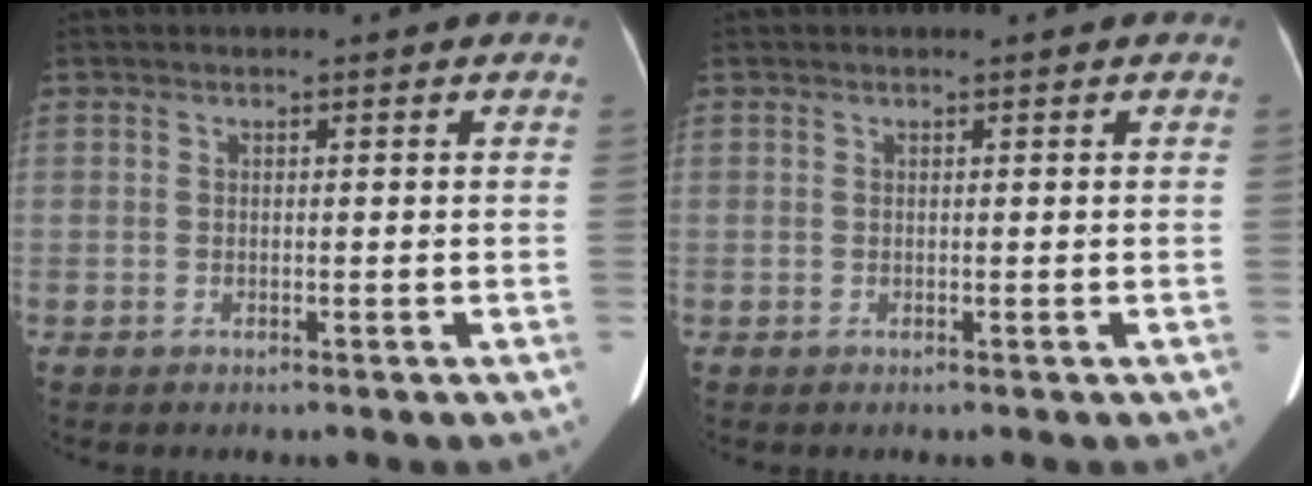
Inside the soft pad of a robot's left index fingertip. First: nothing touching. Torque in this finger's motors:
{"motor_torque": [-0.10, -0.03, 0.03, 0.02]}